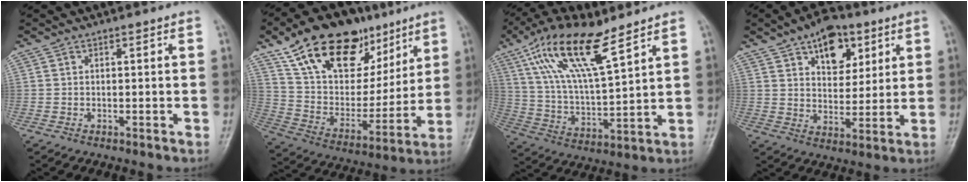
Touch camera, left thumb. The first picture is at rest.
{"total": 25.0, "force": [14.6, 14.4, 14.3], "torque": [-0.198, -0.029, 0.258]}
{"total": 16.6, "force": [9.9, 4.9, 12.4], "torque": [-0.231, -0.030, 0.196]}
{"total": 11.5, "force": [5.8, 7.0, 7.2], "torque": [-0.068, -0.023, 0.089]}